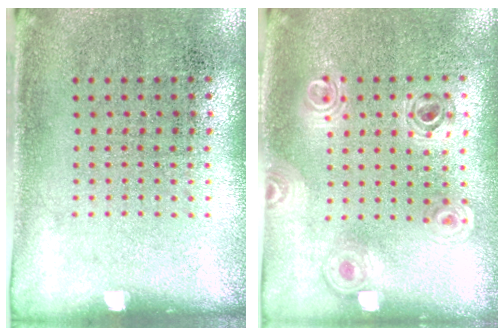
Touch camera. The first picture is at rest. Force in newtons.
{"total": 0.9, "press": 0.9, "slide": 0.1}